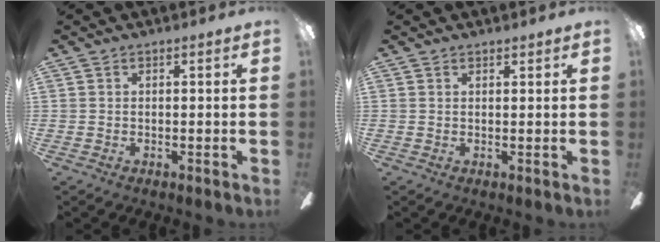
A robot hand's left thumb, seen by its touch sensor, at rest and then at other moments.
{"total": 1.1, "force": [1.0, 0.4, 0.3], "torque": [0.001, -0.003, 0.017]}